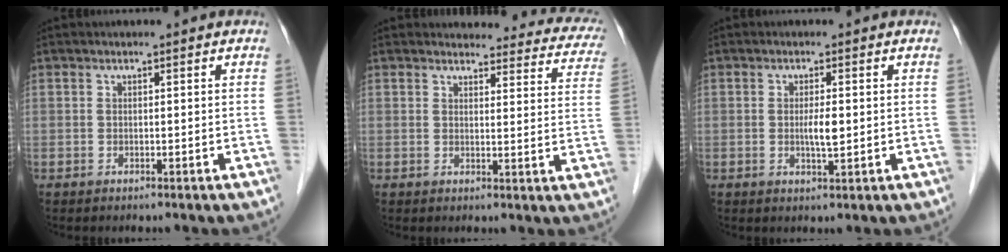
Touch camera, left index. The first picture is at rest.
{"total": 17.6, "force": [16.4, 5.0, 3.8], "torque": [-0.005, -0.048, 0.151]}
{"total": 2.5, "force": [-0.2, 0.5, 2.5], "torque": [-0.047, -0.007, -0.003]}